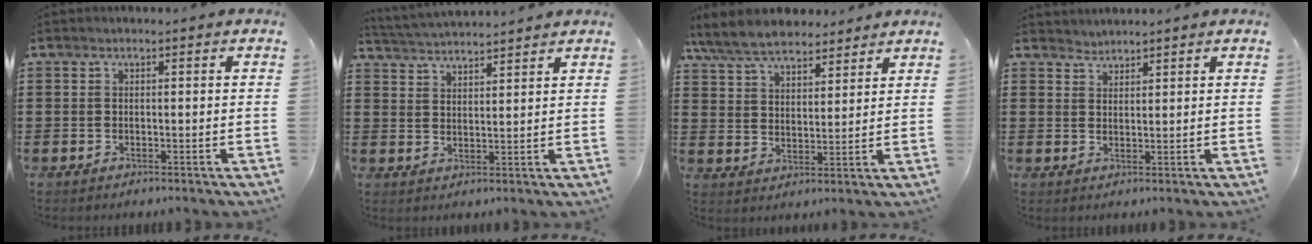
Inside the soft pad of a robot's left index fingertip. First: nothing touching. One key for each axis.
{"total": 3.2, "fx": 3.1, "fy": -0.3, "fz": 0.1, "tx": -0.015, "ty": -0.016, "tz": 0.055}
{"total": 7.4, "fx": 6.6, "fy": 2.2, "fz": 2.6, "tx": -0.077, "ty": -0.015, "tz": 0.122}
{"total": 1.7, "fx": 1.6, "fy": 0.0, "fz": -0.5, "tx": 0.005, "ty": -0.001, "tz": 0.033}